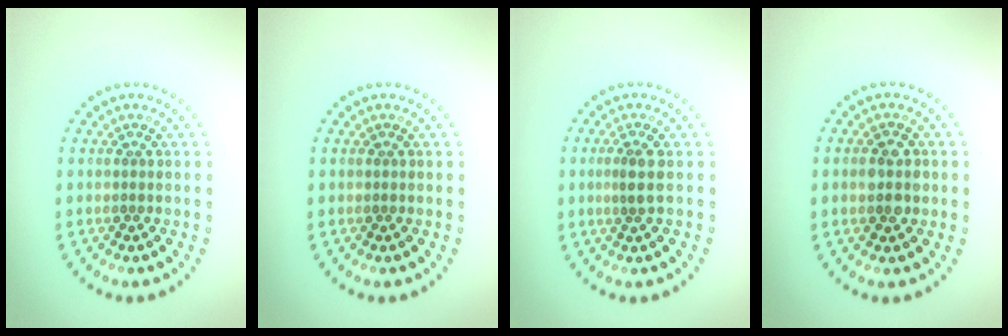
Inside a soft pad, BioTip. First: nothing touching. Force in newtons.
{"total": 0.0}
{"total": 1.7, "press": 1.2, "slide": 1.2}
{"total": 2.1, "press": 2.1, "slide": 0.1}